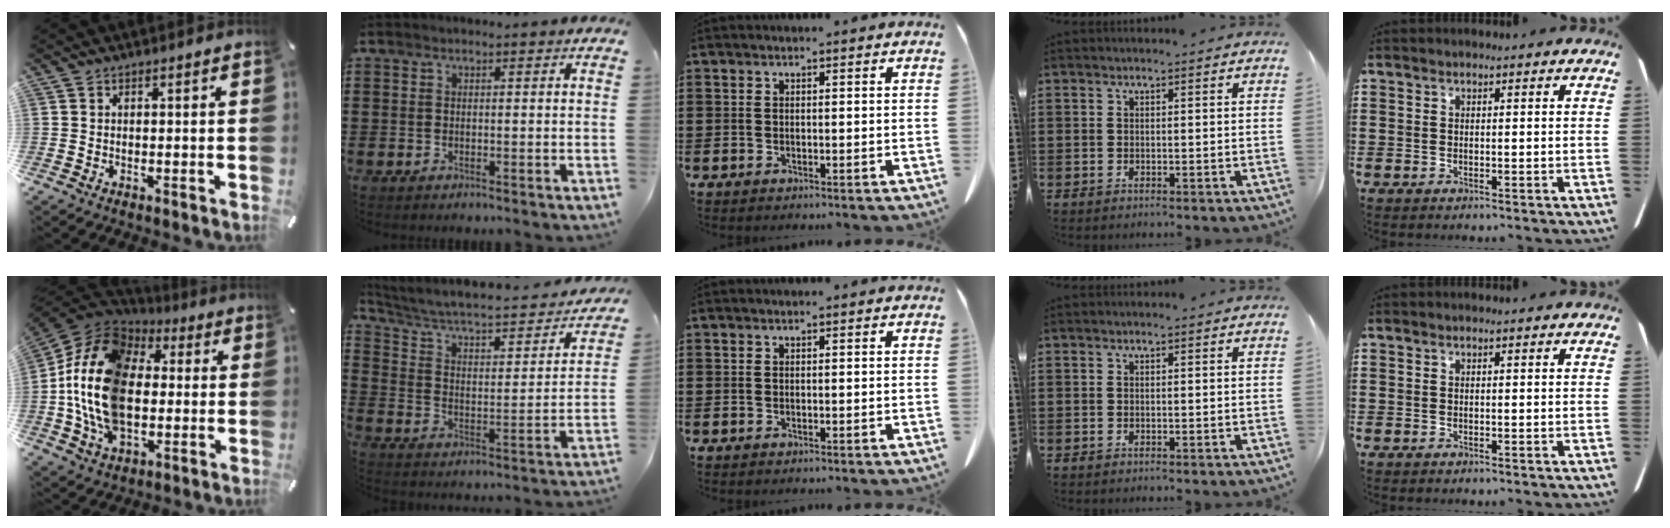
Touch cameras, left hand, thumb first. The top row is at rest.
{"thumb": {"total": 21.1, "force": [-2.0, 15.1, 14.7], "torque": [-0.324, 0.019, -0.042]}, "index": {"total": 4.8, "force": [3.7, 1.4, 2.8], "torque": [-0.073, -0.034, 0.053]}}